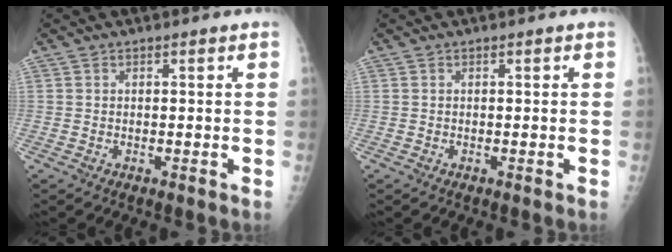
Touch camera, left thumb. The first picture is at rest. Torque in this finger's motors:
{"motor_torque": [-0.03, -0.03, -0.24, -0.21, 0.00]}